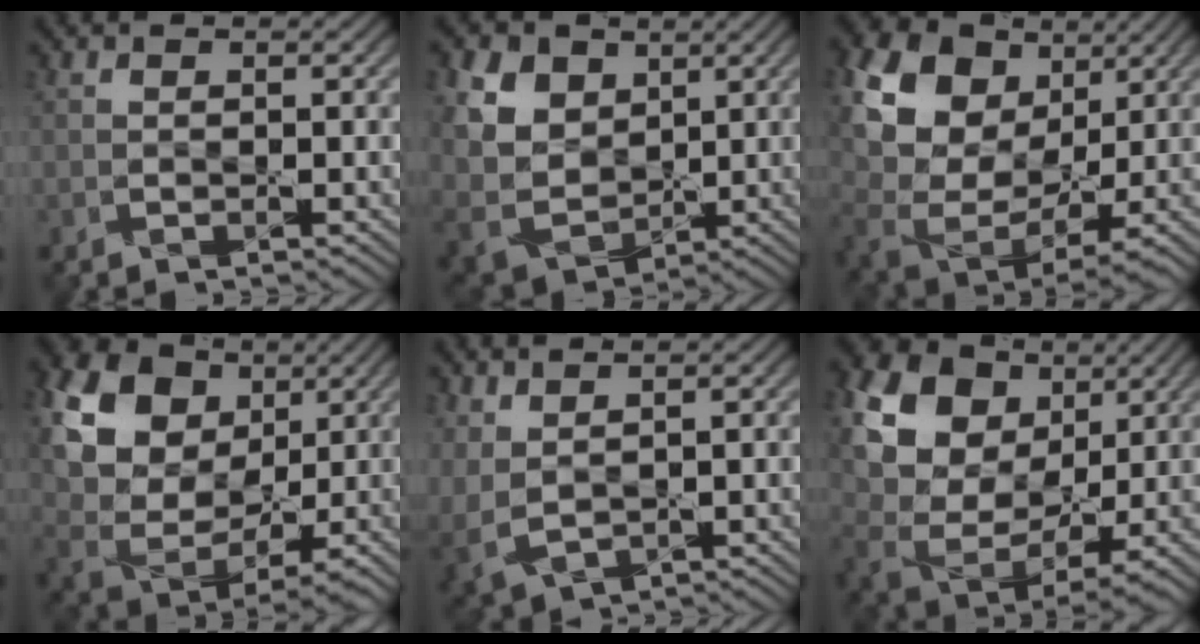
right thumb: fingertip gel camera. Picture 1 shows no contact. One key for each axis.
{"total": 10.1, "fx": 3.8, "fy": 7.4, "fz": 5.7, "tx": -0.181, "ty": 0.012, "tz": 0.072}
{"total": 15.5, "fx": 7.0, "fy": 10.4, "fz": 9.0, "tx": -0.245, "ty": 0.047, "tz": 0.129}
{"total": 18.7, "fx": 8.4, "fy": 13.4, "fz": 10.1, "tx": -0.261, "ty": 0.046, "tz": 0.167}
{"total": 4.2, "fx": 1.9, "fy": 2.4, "fz": 2.9, "tx": -0.098, "ty": -0.009, "tz": 0.049}
{"total": 18.2, "fx": 8.4, "fy": 12.8, "fz": 9.9, "tx": -0.253, "ty": 0.042, "tz": 0.171}